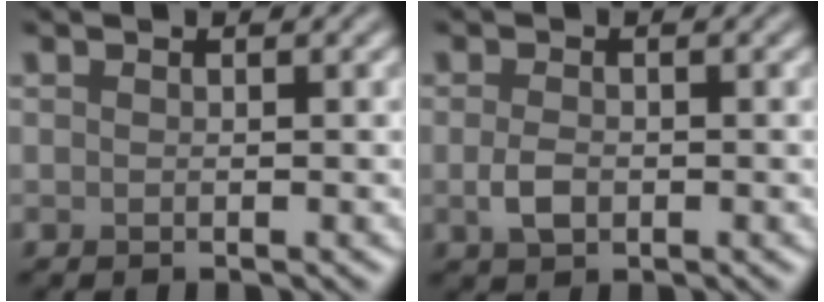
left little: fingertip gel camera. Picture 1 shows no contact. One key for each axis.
{"total": 1.9, "fx": -0.4, "fy": 1.2, "fz": 1.5, "tx": -0.032, "ty": -0.002, "tz": -0.007}